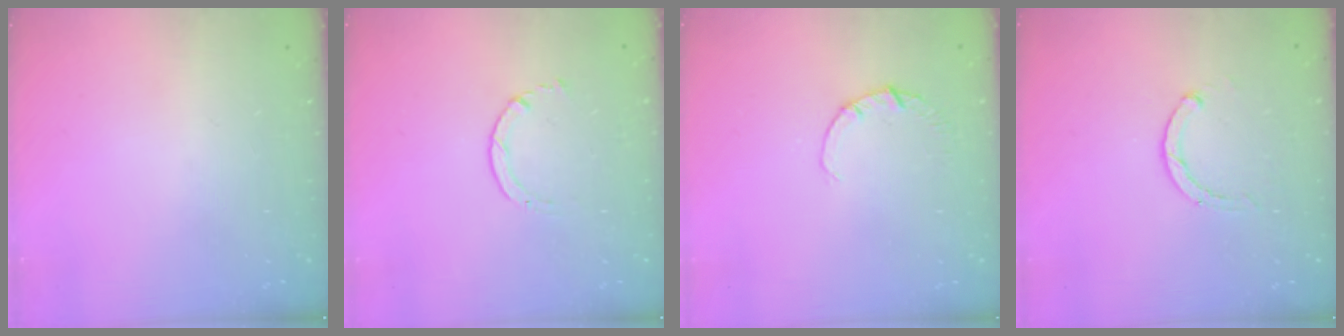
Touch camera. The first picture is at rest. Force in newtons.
{"total": 1.7, "press": 1.6, "slide": 0.2}
{"total": 1.9, "press": 1.9, "slide": 0.3}
{"total": 2.8, "press": 2.8, "slide": 0.5}